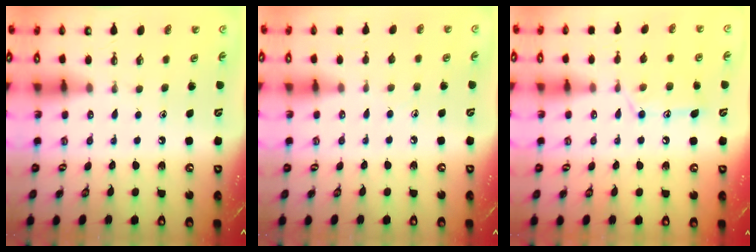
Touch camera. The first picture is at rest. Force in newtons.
{"total": 5.3, "press": 5.3, "slide": 0.6}
{"total": 13.5, "press": 13.4, "slide": 0.9}